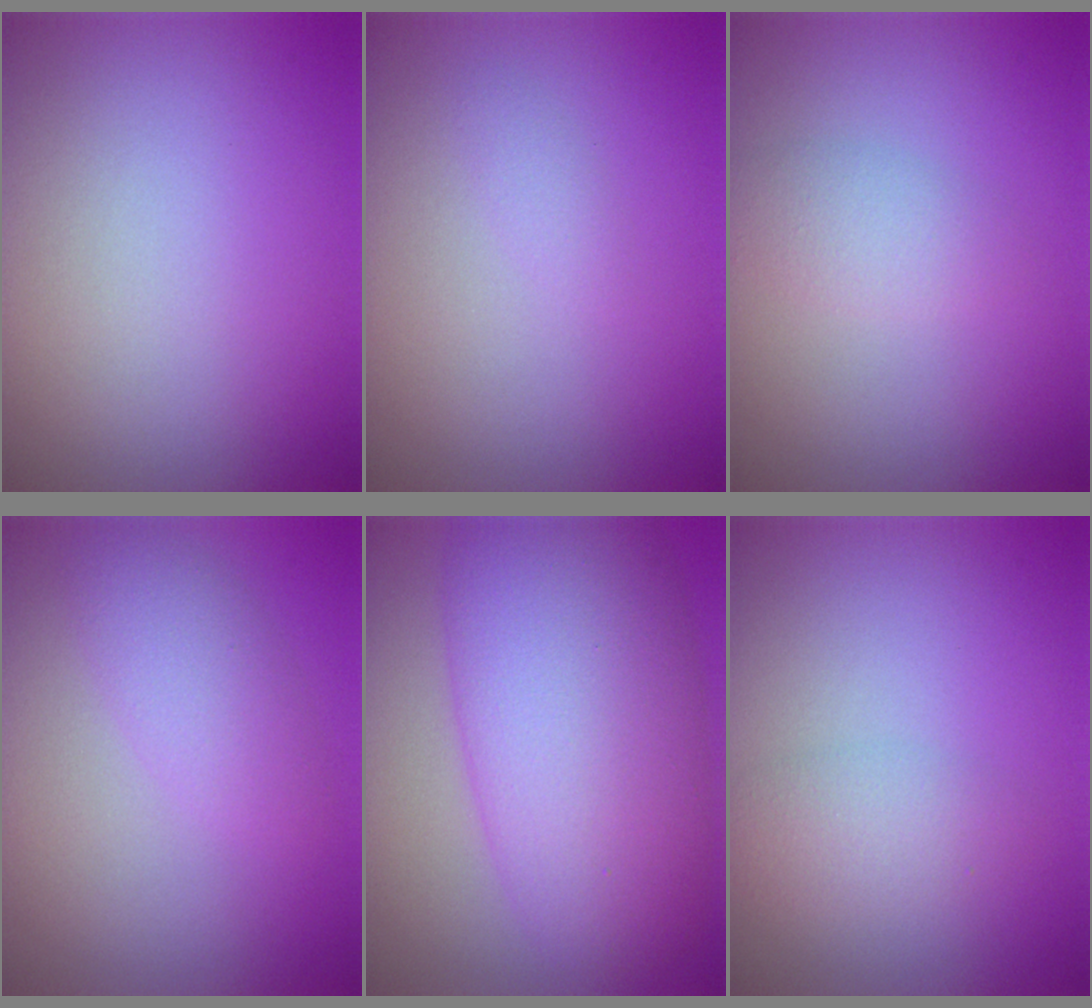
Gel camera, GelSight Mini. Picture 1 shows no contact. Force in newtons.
{"total": 0.7, "press": 0.7, "slide": 0.0}
{"total": 1.9, "press": 1.9, "slide": 0.1}
{"total": 2.8, "press": 2.8, "slide": 0.1}
{"total": 11.5, "press": 11.5, "slide": 0.2}
{"total": 2.1, "press": 2.1, "slide": 0.1}